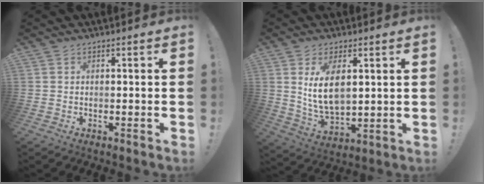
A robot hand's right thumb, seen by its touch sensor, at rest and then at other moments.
{"total": 10.9, "force": [3.3, 5.8, 8.6], "torque": [-0.160, -0.018, 0.056]}